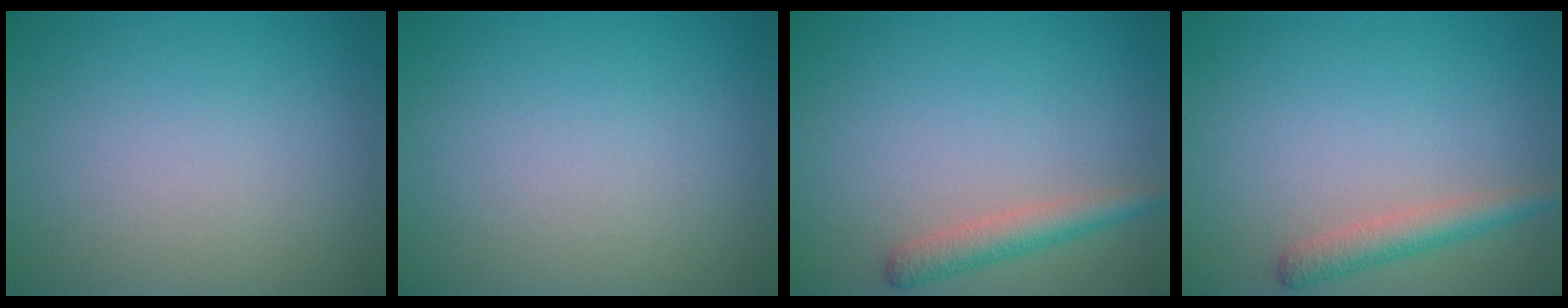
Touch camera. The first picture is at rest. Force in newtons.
{"total": 0.0}
{"total": 2.4, "press": 2.4, "slide": 0.1}
{"total": 2.4, "press": 2.4, "slide": 0.1}